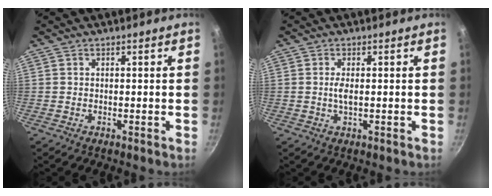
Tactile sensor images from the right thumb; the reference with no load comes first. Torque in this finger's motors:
{"motor_torque": [0.60, 0.56, 0.62, 0.12, 0.08]}